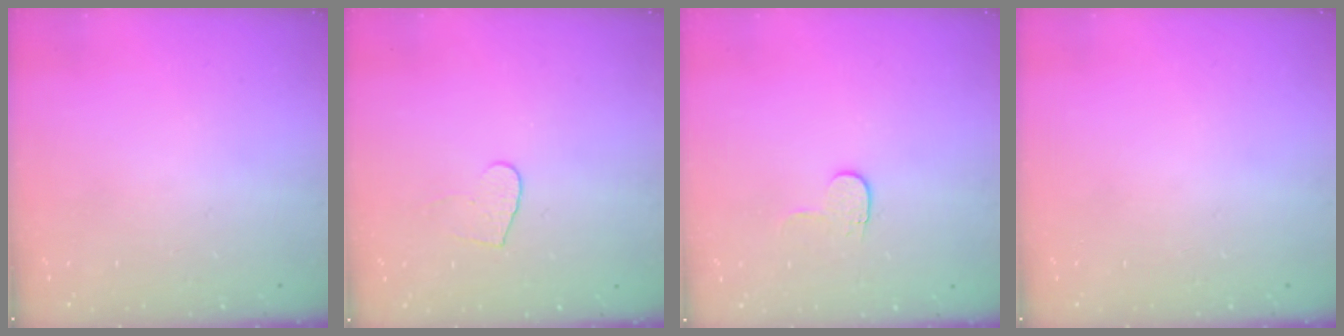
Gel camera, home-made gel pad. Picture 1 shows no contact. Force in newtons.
{"total": 4.7, "press": 4.7, "slide": 0.4}
{"total": 3.9, "press": 3.9, "slide": 0.4}
{"total": 0.0}